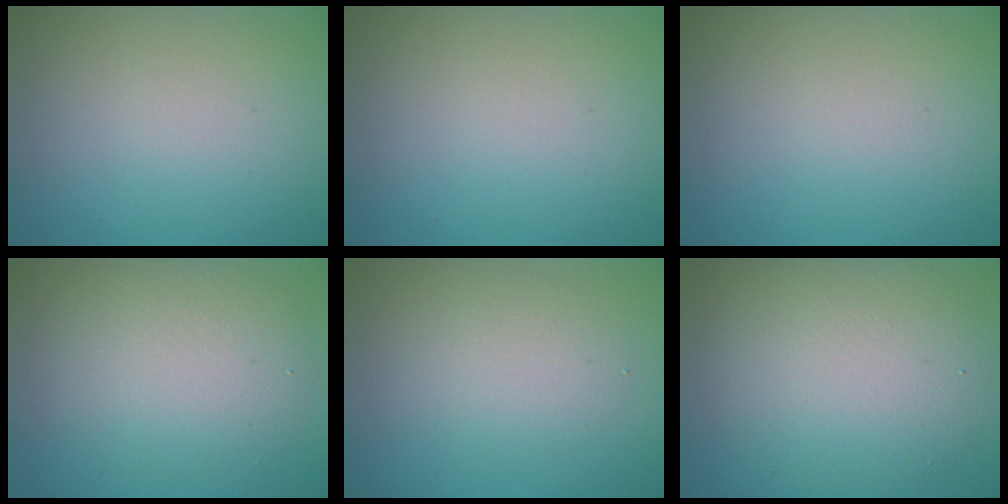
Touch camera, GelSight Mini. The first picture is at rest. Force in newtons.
{"total": 0.0}
{"total": 0.0}
{"total": 4.9, "press": 4.8, "slide": 0.3}
{"total": 2.3, "press": 2.3, "slide": 0.2}
{"total": 7.4, "press": 7.4, "slide": 0.4}